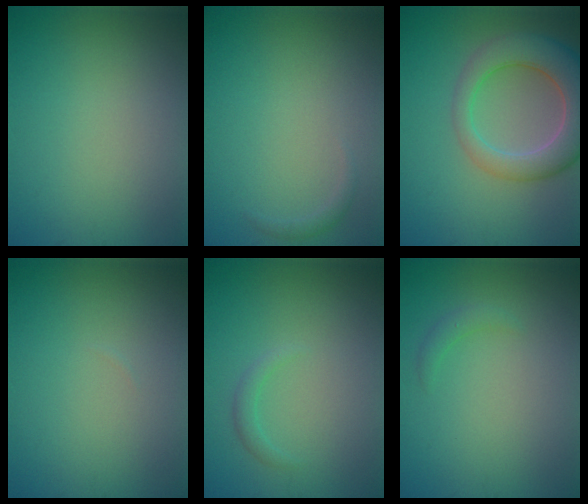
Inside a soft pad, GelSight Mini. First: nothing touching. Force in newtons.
{"total": 0.7, "press": 0.7, "slide": 0.1}
{"total": 7.4, "press": 7.4, "slide": 0.7}
{"total": 0.0}
{"total": 1.1, "press": 1.1, "slide": 0.1}
{"total": 1.0, "press": 1.0, "slide": 0.1}